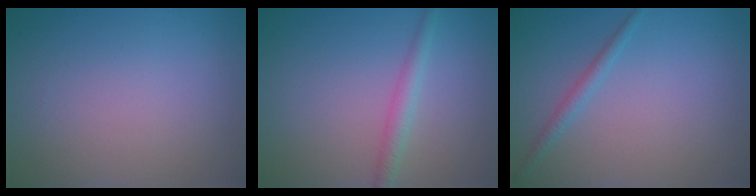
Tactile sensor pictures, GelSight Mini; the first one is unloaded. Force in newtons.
{"total": 2.0, "press": 2.0, "slide": 0.0}
{"total": 1.3, "press": 1.3, "slide": 0.0}